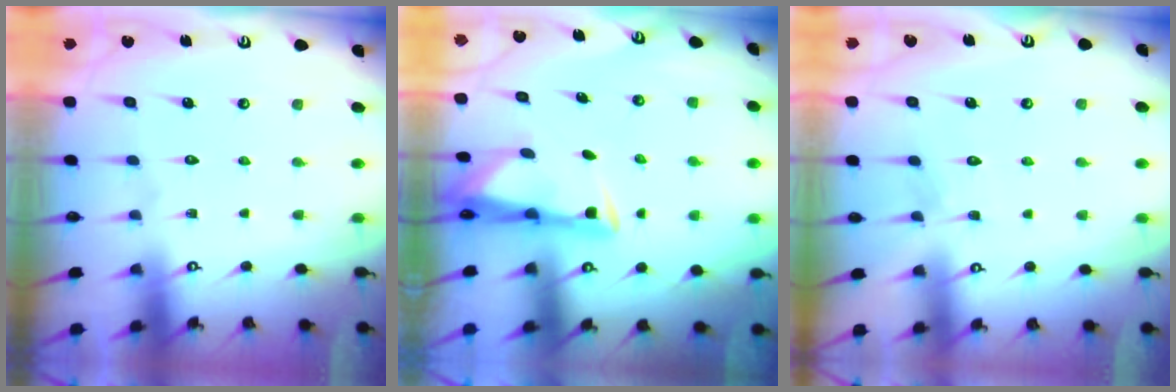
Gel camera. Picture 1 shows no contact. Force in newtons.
{"total": 3.4, "press": 3.3, "slide": 0.9}
{"total": 3.3, "press": 3.3, "slide": 0.4}